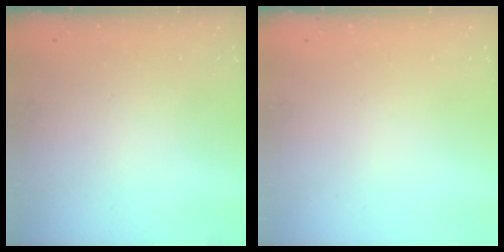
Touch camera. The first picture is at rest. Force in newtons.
{"total": 0.0}